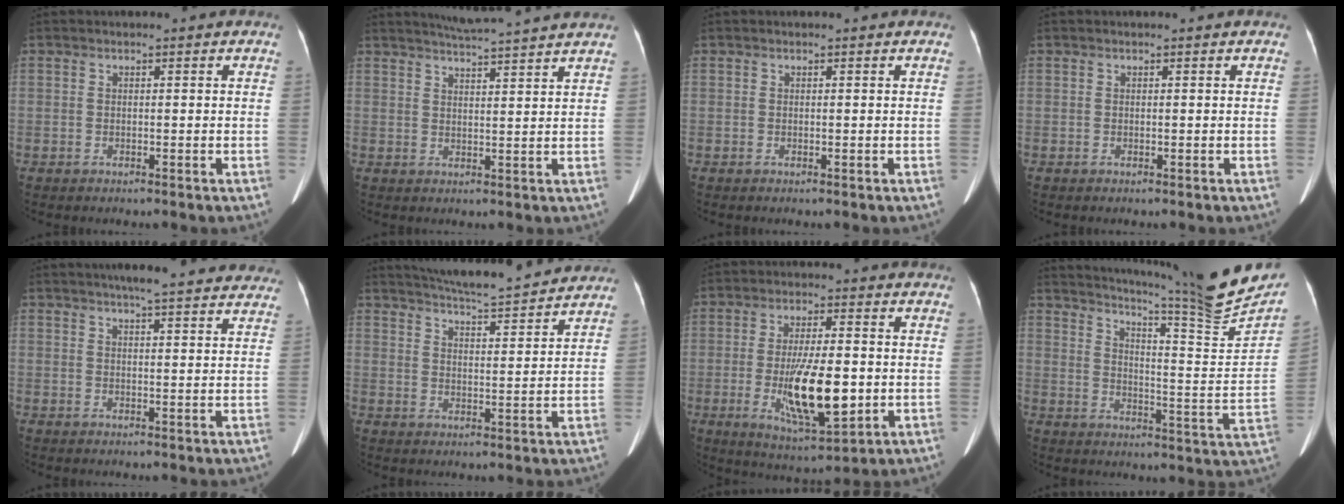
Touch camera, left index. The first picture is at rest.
{"total": 10.1, "force": [9.3, -1.1, 3.8], "torque": [-0.065, 0.013, 0.121]}
{"total": 0.0}
{"total": 0.0}
{"total": 15.4, "force": [13.7, 1.9, 6.8], "torque": [-0.080, 0.016, 0.158]}
{"total": 13.6, "force": [12.6, 0.7, 4.8], "torque": [-0.085, 0.007, 0.178]}
{"total": 12.2, "force": [-2.2, 3.0, 11.6], "torque": [-0.211, -0.022, -0.028]}
{"total": 20.5, "force": [18.4, -1.5, 9.0], "torque": [-0.149, -0.078, 0.242]}